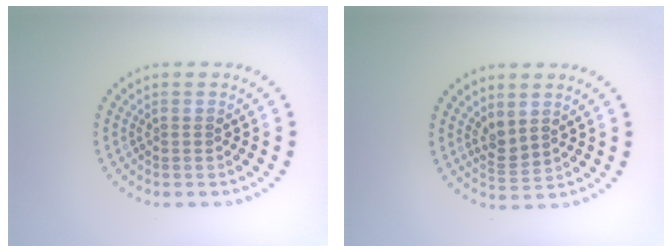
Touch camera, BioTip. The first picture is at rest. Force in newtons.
{"total": 1.9, "press": 1.6, "slide": 0.9}